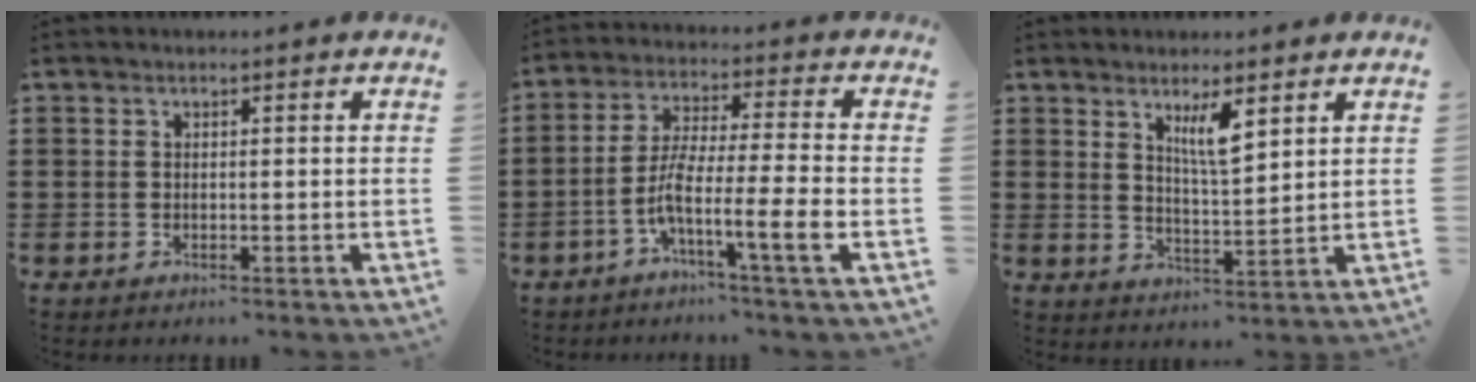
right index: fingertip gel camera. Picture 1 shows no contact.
{"total": 8.3, "force": [-3.7, 0.3, 7.4], "torque": [-0.149, -0.012, -0.077]}
{"total": 4.9, "force": [2.8, 1.0, 3.9], "torque": [-0.077, 0.001, 0.046]}